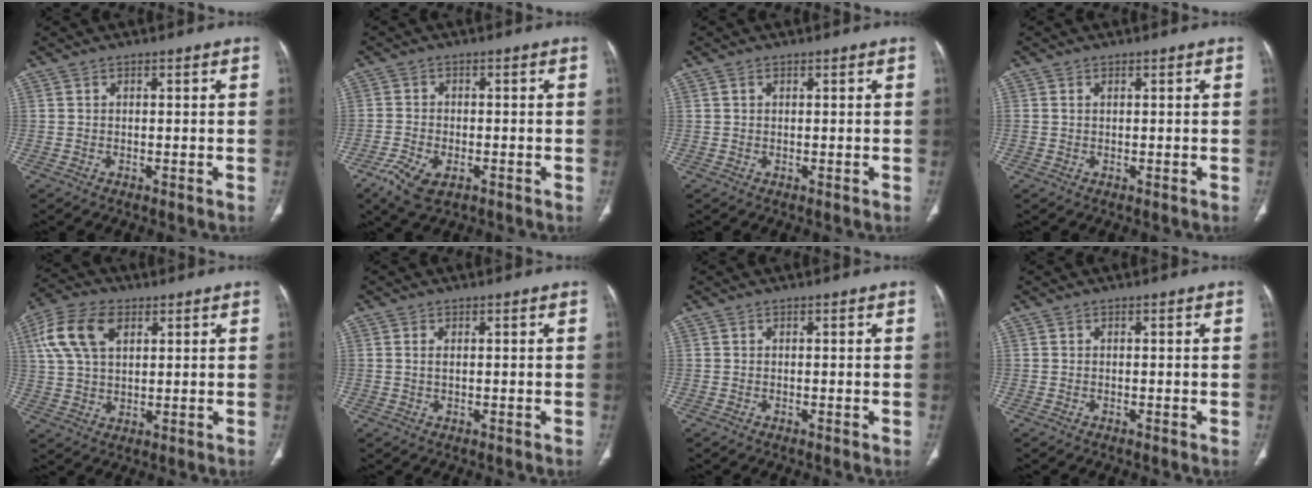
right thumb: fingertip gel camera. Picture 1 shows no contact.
{"total": 6.5, "force": [-3.4, 3.3, 4.4], "torque": [-0.099, 0.005, -0.060]}
{"total": 0.7, "force": [0.3, 0.5, 0.4], "torque": [-0.008, 0.003, 0.005]}
{"total": 0.8, "force": [0.2, 0.5, 0.5], "torque": [-0.013, 0.004, 0.007]}
{"total": 11.9, "force": [4.5, 7.2, 8.4], "torque": [-0.166, 0.007, 0.085]}
{"total": 1.3, "force": [0.3, 0.6, 1.1], "torque": [-0.025, 0.002, 0.008]}
{"total": 0.0}
{"total": 0.0}